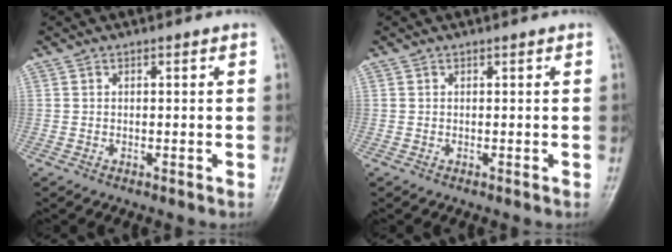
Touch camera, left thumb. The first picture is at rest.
{"total": 0.0}